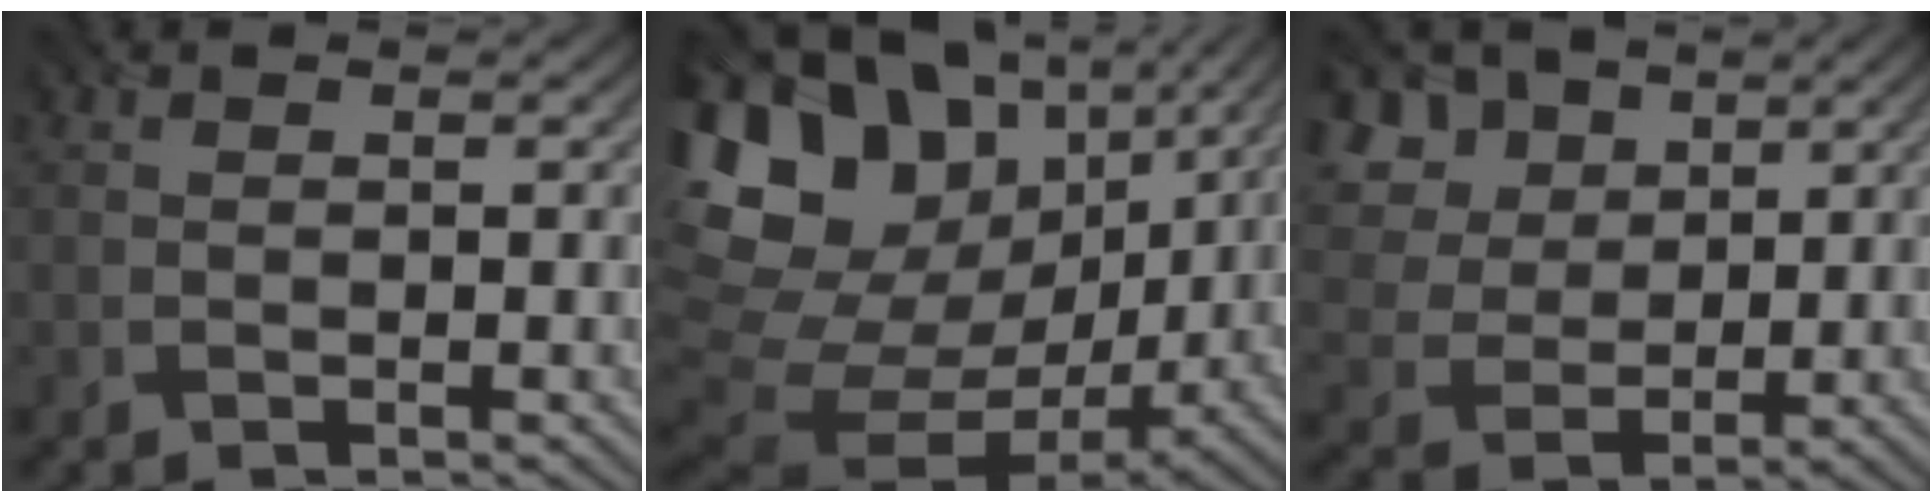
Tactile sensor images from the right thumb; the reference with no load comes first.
{"total": 19.4, "force": [6.5, 14.0, 11.7], "torque": [-0.272, 0.020, 0.139]}
{"total": 10.6, "force": [5.8, 7.2, 5.2], "torque": [-0.177, 0.017, 0.117]}